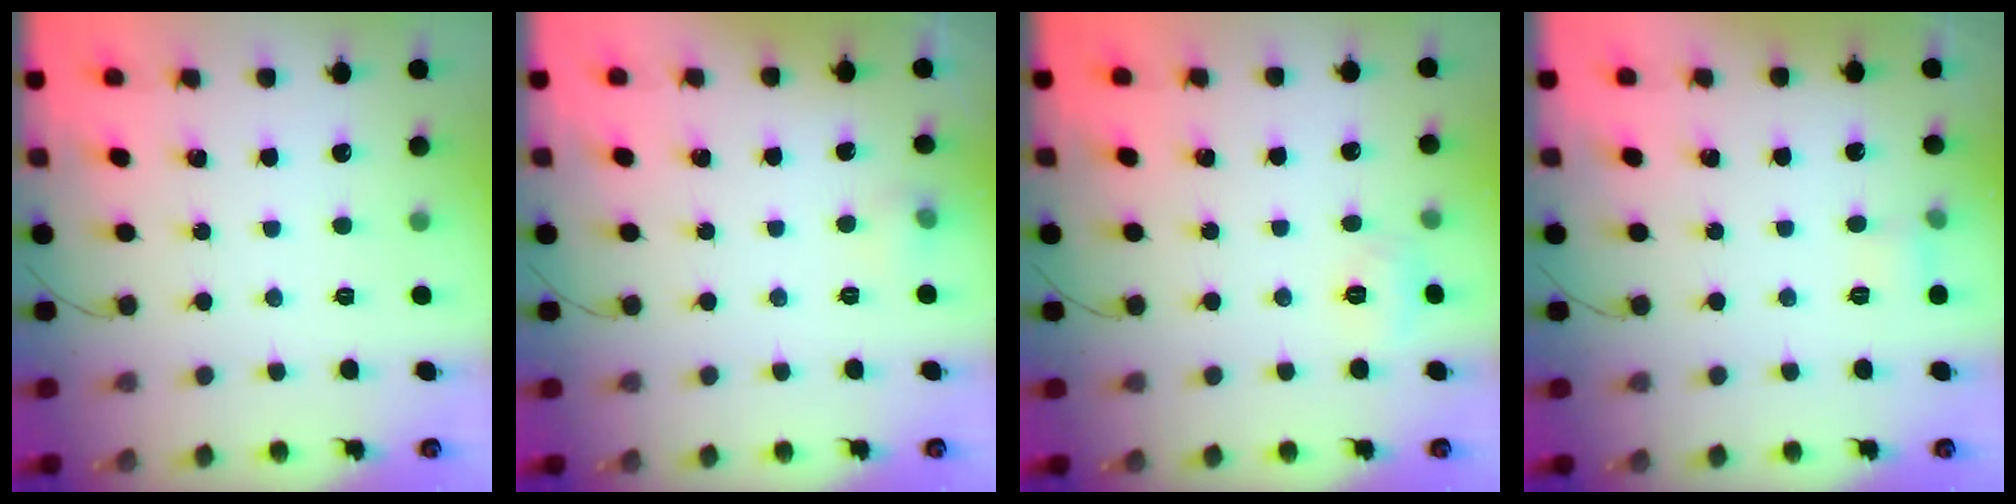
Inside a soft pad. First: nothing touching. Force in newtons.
{"total": 5.0, "press": 4.1, "slide": 2.7}
{"total": 5.2, "press": 5.0, "slide": 1.4}
{"total": 4.7, "press": 4.5, "slide": 1.3}